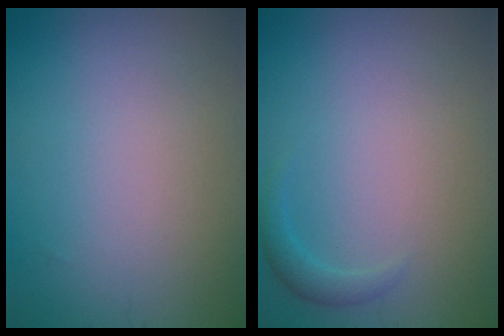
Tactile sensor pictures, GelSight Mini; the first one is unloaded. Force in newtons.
{"total": 1.2, "press": 1.2, "slide": 0.1}